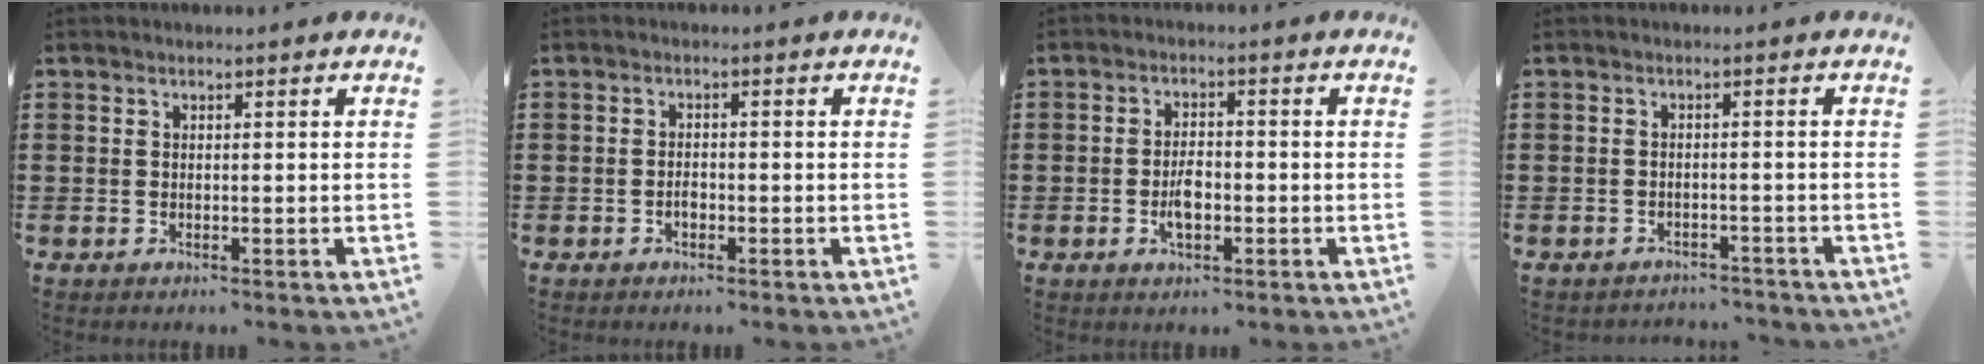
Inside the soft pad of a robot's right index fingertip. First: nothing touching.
{"total": 1.3, "force": [-0.7, 0.8, 0.8], "torque": [-0.017, 0.000, -0.013]}
{"total": 3.8, "force": [-1.0, 1.8, 3.2], "torque": [-0.065, 0.002, -0.019]}
{"total": 1.9, "force": [-1.8, 0.2, 0.0], "torque": [-0.007, 0.000, -0.040]}